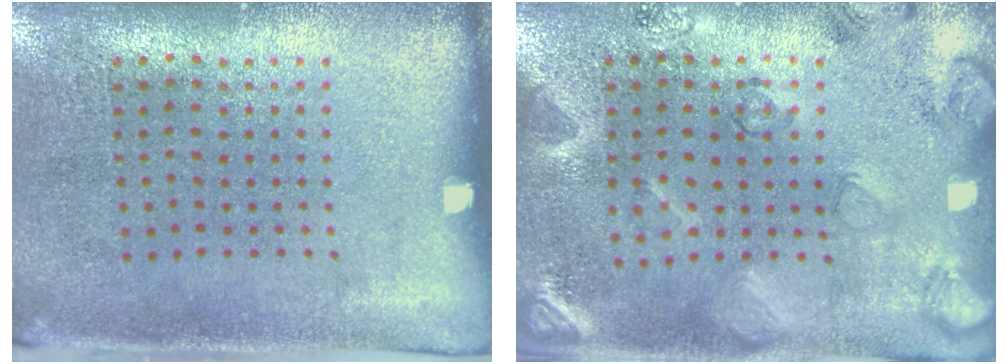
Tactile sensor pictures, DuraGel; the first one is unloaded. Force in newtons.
{"total": 2.1, "press": 2.1, "slide": 0.5}